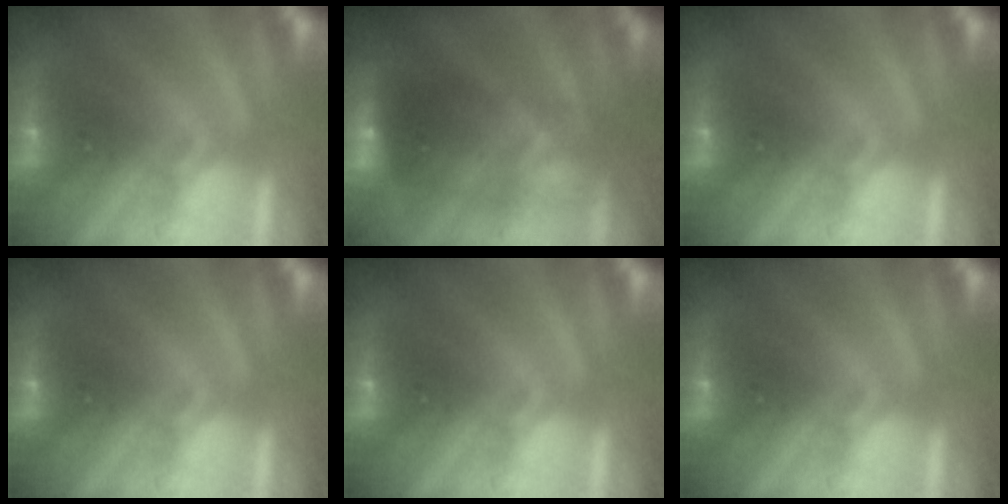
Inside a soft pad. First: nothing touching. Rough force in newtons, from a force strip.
{"total": 7.0}
{"total": 0.0}
{"total": 0.0}
{"total": 0.0}
{"total": 0.0}